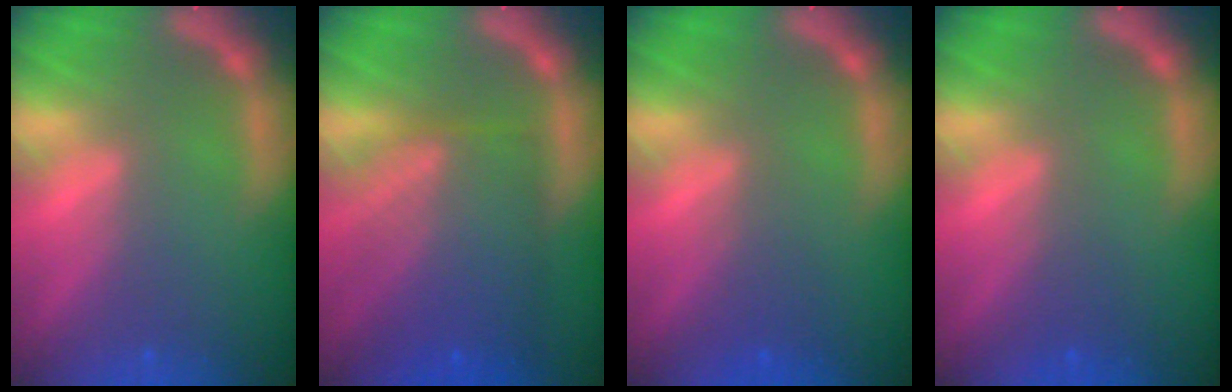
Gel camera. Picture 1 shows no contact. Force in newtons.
{"total": 8.6}
{"total": 2.0}
{"total": 1.5}